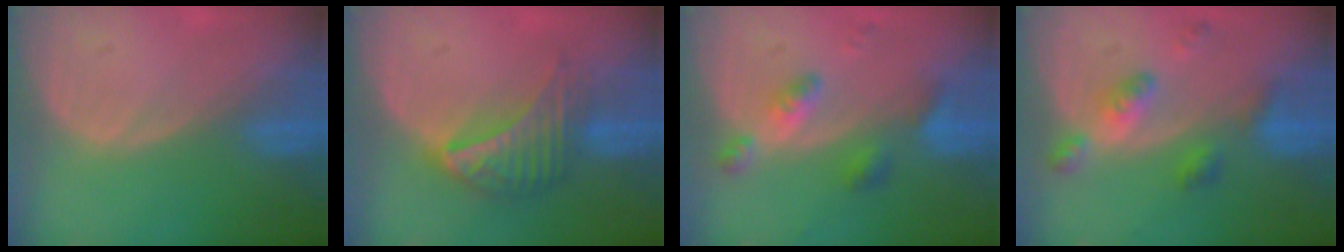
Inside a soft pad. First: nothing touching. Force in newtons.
{"total": 7.5, "press": 6.6, "slide": 3.6}
{"total": 5.5, "press": 4.8, "slide": 2.7}
{"total": 5.9, "press": 5.1, "slide": 2.9}